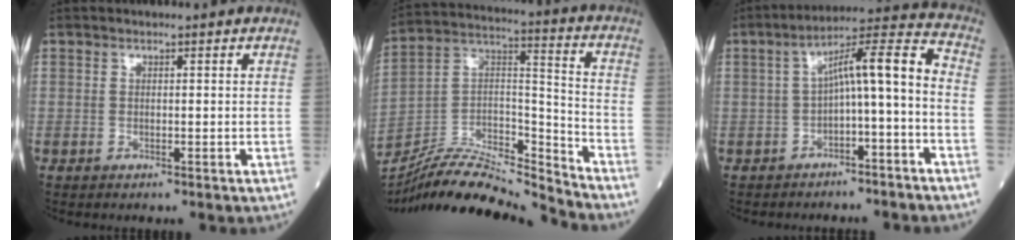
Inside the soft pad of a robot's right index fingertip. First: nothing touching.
{"total": 18.7, "force": [-17.9, 1.0, 5.5], "torque": [-0.095, 0.039, -0.314]}
{"total": 9.7, "force": [-2.2, 1.5, 9.3], "torque": [-0.139, 0.046, -0.032]}